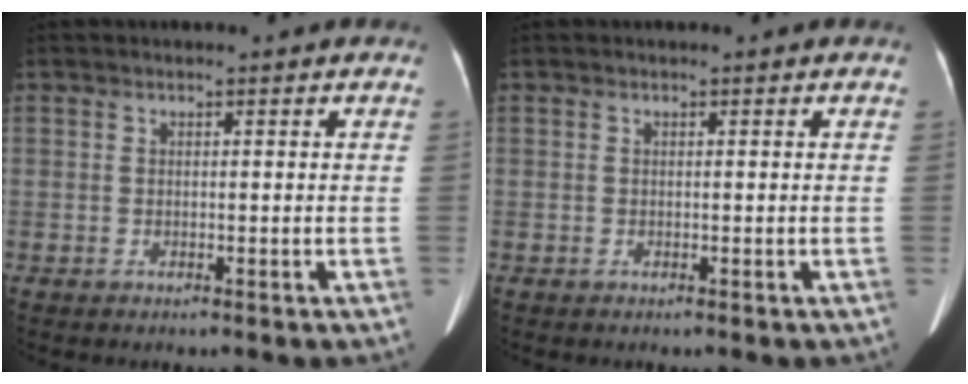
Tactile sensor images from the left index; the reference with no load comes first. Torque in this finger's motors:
{"motor_torque": [0.01, 0.03, 0.00, 0.00]}